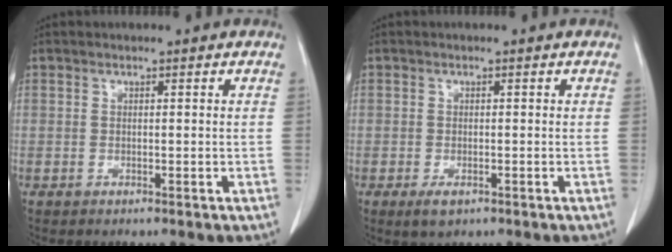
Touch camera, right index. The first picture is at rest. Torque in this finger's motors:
{"motor_torque": [0.08, -0.09, 0.00, -0.03]}